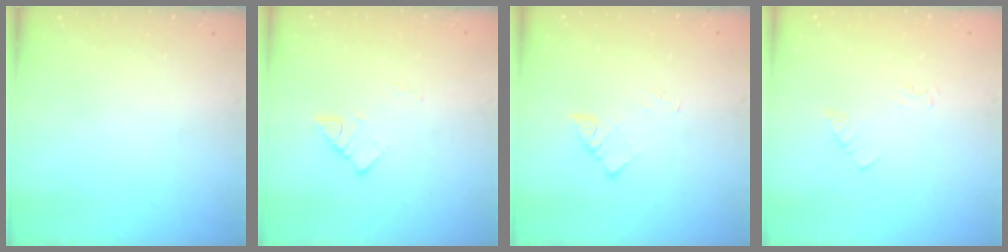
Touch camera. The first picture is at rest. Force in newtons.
{"total": 2.6, "press": 2.6, "slide": 0.1}
{"total": 2.2, "press": 2.2, "slide": 0.2}
{"total": 3.3, "press": 3.3, "slide": 0.6}